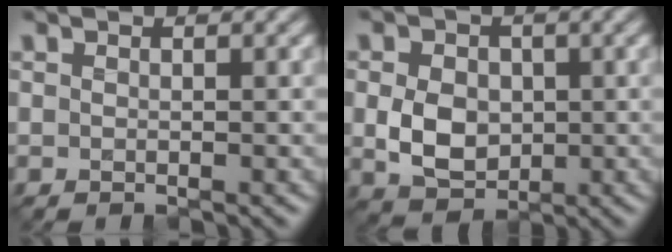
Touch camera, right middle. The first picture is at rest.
{"total": 4.5, "force": [-0.3, 3.5, 2.7], "torque": [-0.056, -0.006, -0.007]}